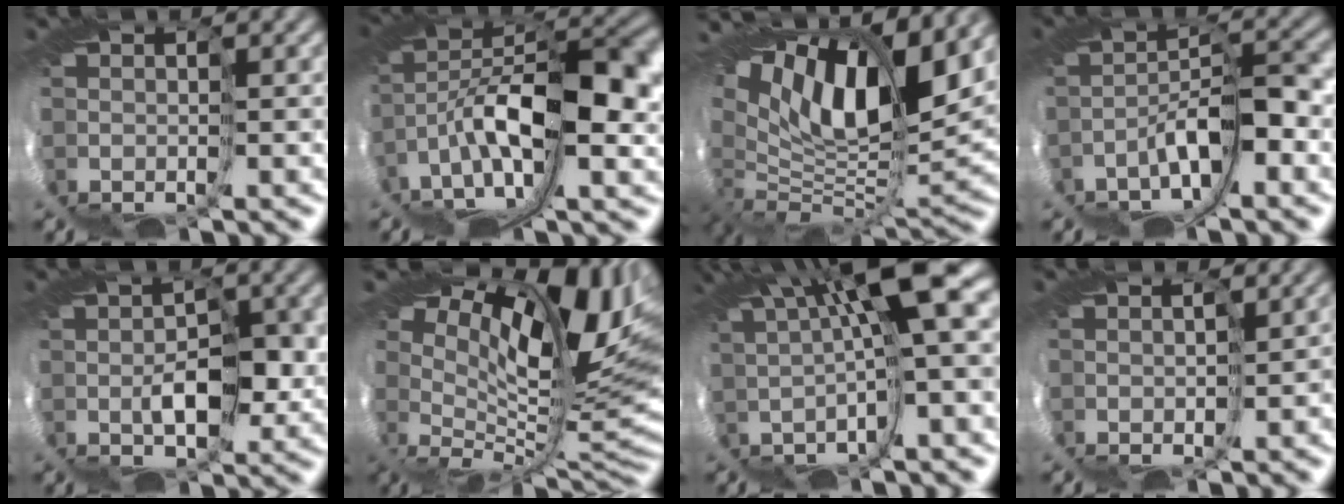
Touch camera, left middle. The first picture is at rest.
{"total": 9.2, "force": [0.0, 3.7, 8.4], "torque": [-0.170, 0.018, -0.005]}
{"total": 10.3, "force": [7.4, 2.9, 6.5], "torque": [-0.131, 0.009, 0.130]}
{"total": 3.3, "force": [-2.4, -0.4, 2.3], "torque": [-0.058, 0.007, -0.057]}
{"total": 1.7, "force": [0.6, 0.0, 1.6], "torque": [-0.039, 0.003, 0.004]}
{"total": 11.9, "force": [5.3, 5.8, 8.9], "torque": [-0.186, -0.014, 0.114]}
{"total": 8.9, "force": [3.3, -0.4, 8.2], "torque": [-0.127, 0.019, 0.048]}
{"total": 3.3, "force": [-1.7, 1.6, 2.4], "torque": [-0.036, 0.000, -0.009]}